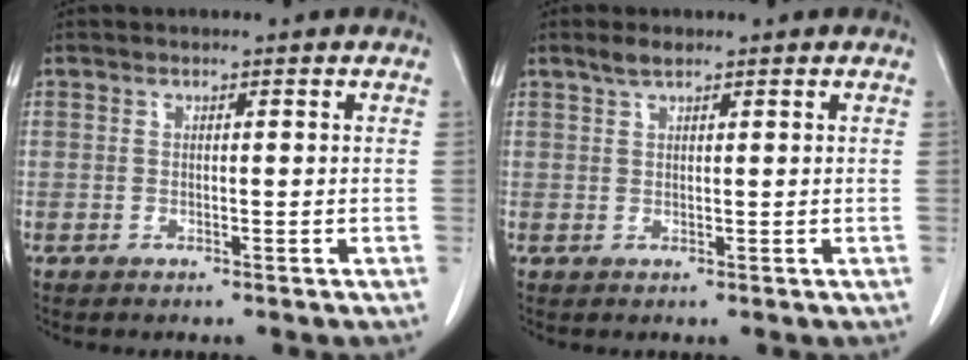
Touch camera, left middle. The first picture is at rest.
{"total": 1.8, "force": [1.4, 0.3, 1.1], "torque": [-0.027, 0.005, 0.030]}